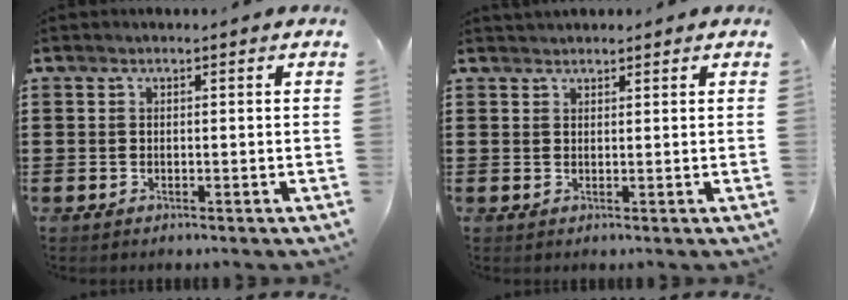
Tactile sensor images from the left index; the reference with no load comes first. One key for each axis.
{"total": 1.3, "fx": 1.2, "fy": 0.4, "fz": -0.1, "tx": -0.001, "ty": 0.003, "tz": 0.024}